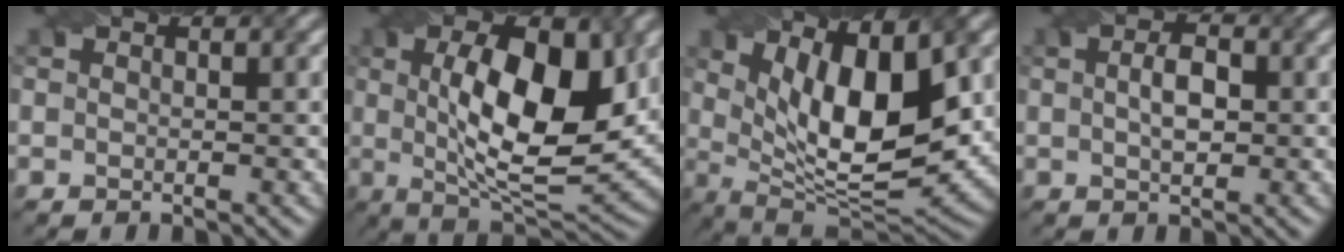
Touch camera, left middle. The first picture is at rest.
{"total": 11.1, "force": [1.6, 4.4, 10.1], "torque": [-0.155, 0.001, 0.030]}
{"total": 11.5, "force": [3.2, 4.6, 10.0], "torque": [-0.159, -0.010, 0.058]}
{"total": 2.7, "force": [0.1, 1.3, 2.4], "torque": [-0.050, 0.006, 0.003]}